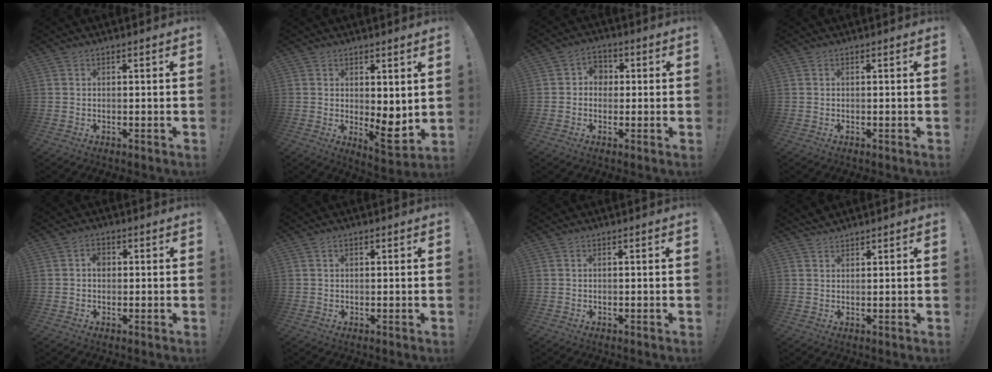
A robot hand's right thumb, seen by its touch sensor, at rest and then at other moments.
{"total": 6.2, "force": [0.6, 2.7, 5.6], "torque": [-0.055, -0.028, 0.016]}
{"total": 5.1, "force": [0.1, 4.7, 2.0], "torque": [-0.030, 0.009, 0.003]}
{"total": 0.0}
{"total": 3.0, "force": [0.2, 2.3, 1.9], "torque": [-0.019, 0.000, 0.000]}
{"total": 0.9, "force": [0.6, 0.4, 0.5], "torque": [-0.003, -0.001, 0.010]}
{"total": 0.0}
{"total": 2.4, "force": [2.3, 0.5, 0.3], "torque": [-0.008, -0.014, 0.046]}